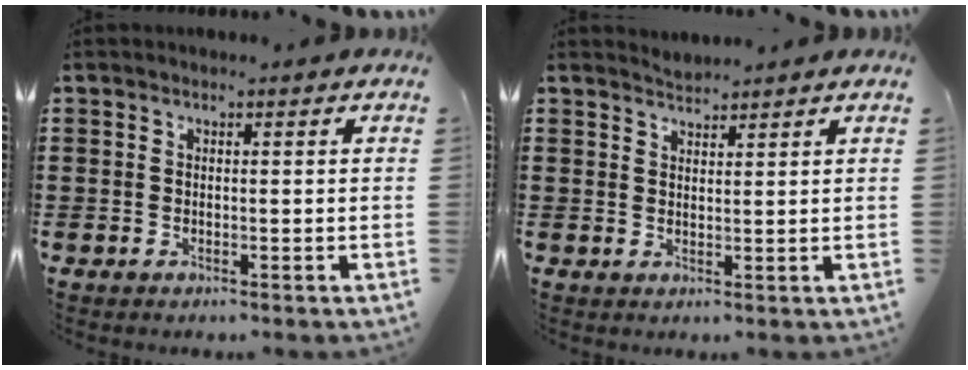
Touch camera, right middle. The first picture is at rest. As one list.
[{"total": 1.6, "force": [1.6, 0.0, -0.3], "torque": [0.001, 0.004, 0.031]}]